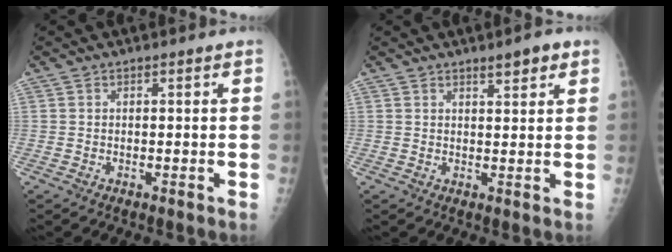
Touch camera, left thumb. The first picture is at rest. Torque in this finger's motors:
{"motor_torque": [0.00, 0.00, 0.07, -0.03, -0.01]}